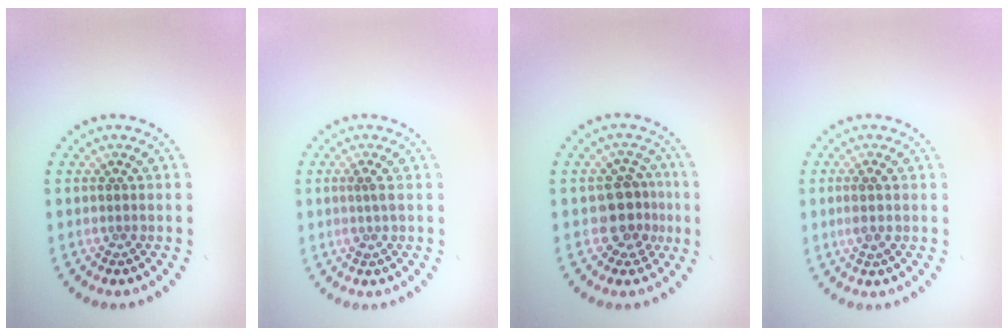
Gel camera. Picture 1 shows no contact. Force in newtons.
{"total": 1.0, "press": 0.8, "slide": 0.6}
{"total": 3.7, "press": 3.3, "slide": 1.6}
{"total": 1.5, "press": 1.3, "slide": 0.8}